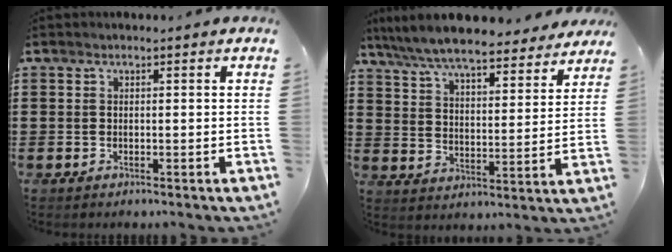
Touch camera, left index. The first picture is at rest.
{"total": 7.9, "force": [7.4, 0.7, 2.8], "torque": [-0.086, -0.040, 0.132]}